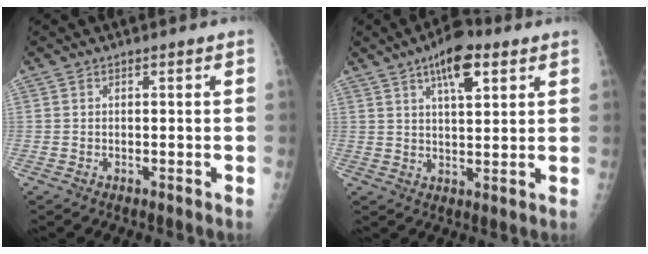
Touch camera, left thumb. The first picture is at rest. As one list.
[{"total": 9.1, "force": [4.7, 3.4, 7.0], "torque": [-0.097, -0.014, 0.074]}]